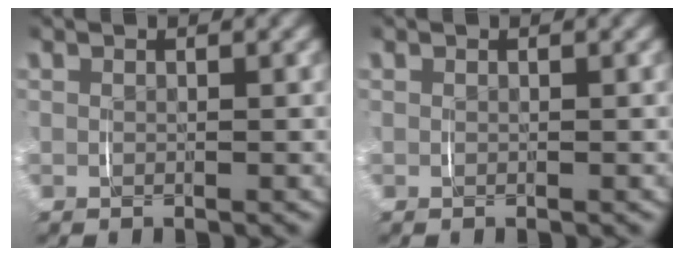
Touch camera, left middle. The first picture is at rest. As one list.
[{"total": 0.0}]